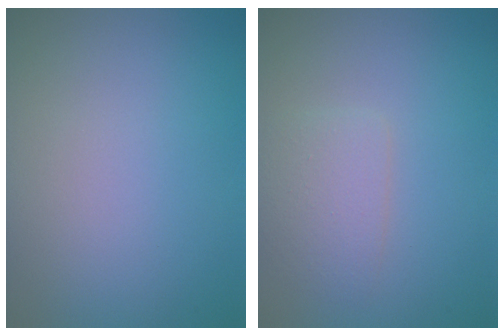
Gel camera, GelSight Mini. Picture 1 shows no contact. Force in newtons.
{"total": 2.3, "press": 2.3, "slide": 0.1}